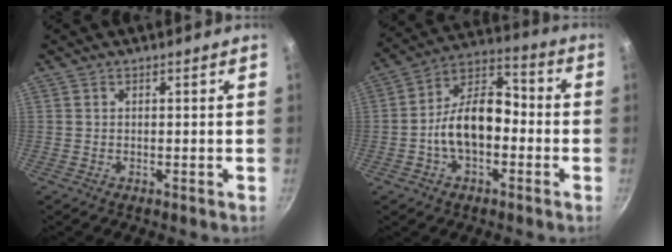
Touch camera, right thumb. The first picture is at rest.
{"total": 15.0, "force": [-2.4, 9.8, 11.1], "torque": [-0.149, 0.053, -0.057]}